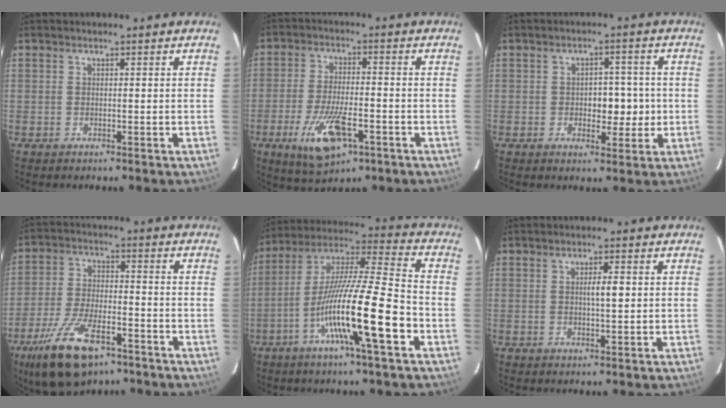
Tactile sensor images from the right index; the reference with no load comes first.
{"total": 10.2, "force": [-4.5, 3.4, 8.5], "torque": [-0.163, -0.016, -0.071]}
{"total": 5.0, "force": [-0.4, 3.0, 4.0], "torque": [-0.046, 0.010, -0.001]}
{"total": 13.3, "force": [-8.3, 4.7, 9.3], "torque": [-0.187, -0.013, -0.143]}
{"total": 17.4, "force": [-6.6, 0.1, 16.1], "torque": [-0.298, -0.007, -0.121]}
{"total": 2.4, "force": [0.3, 0.3, 2.4], "torque": [-0.041, 0.001, 0.005]}